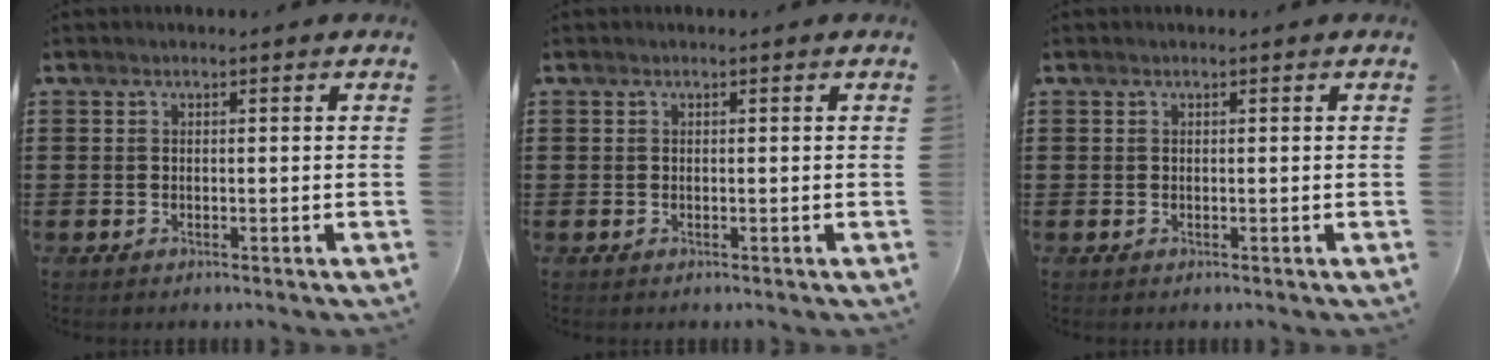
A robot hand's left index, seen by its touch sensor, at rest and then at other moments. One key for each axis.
{"total": 0.0}
{"total": 0.0}